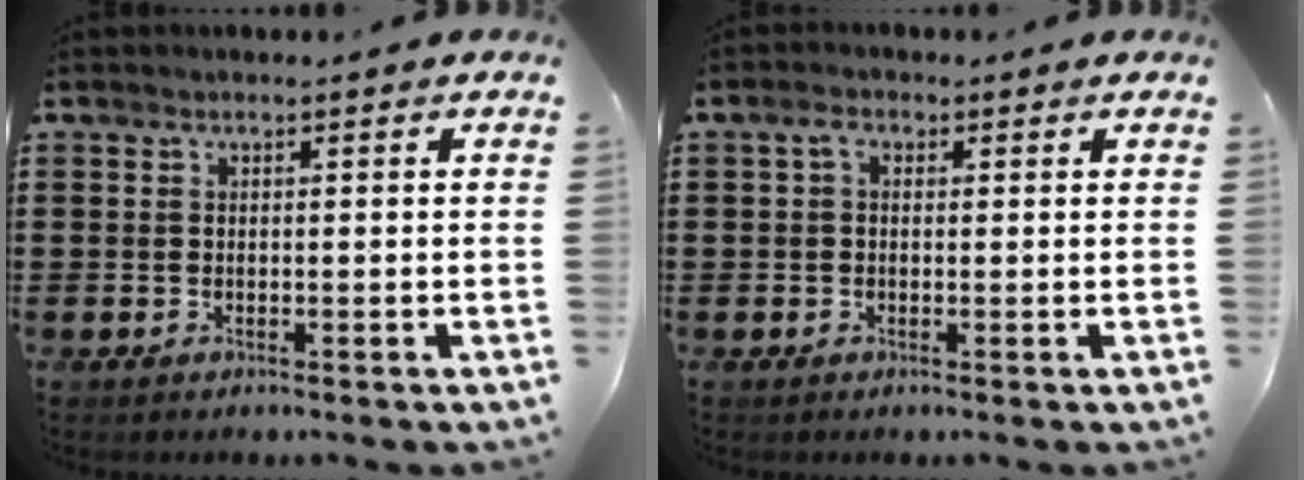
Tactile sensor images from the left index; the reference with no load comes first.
{"total": 1.8, "force": [0.2, 1.2, 1.2], "torque": [-0.027, 0.010, 0.002]}